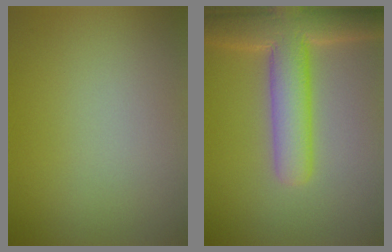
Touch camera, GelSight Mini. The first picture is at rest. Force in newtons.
{"total": 7.8, "press": 7.8, "slide": 0.6}